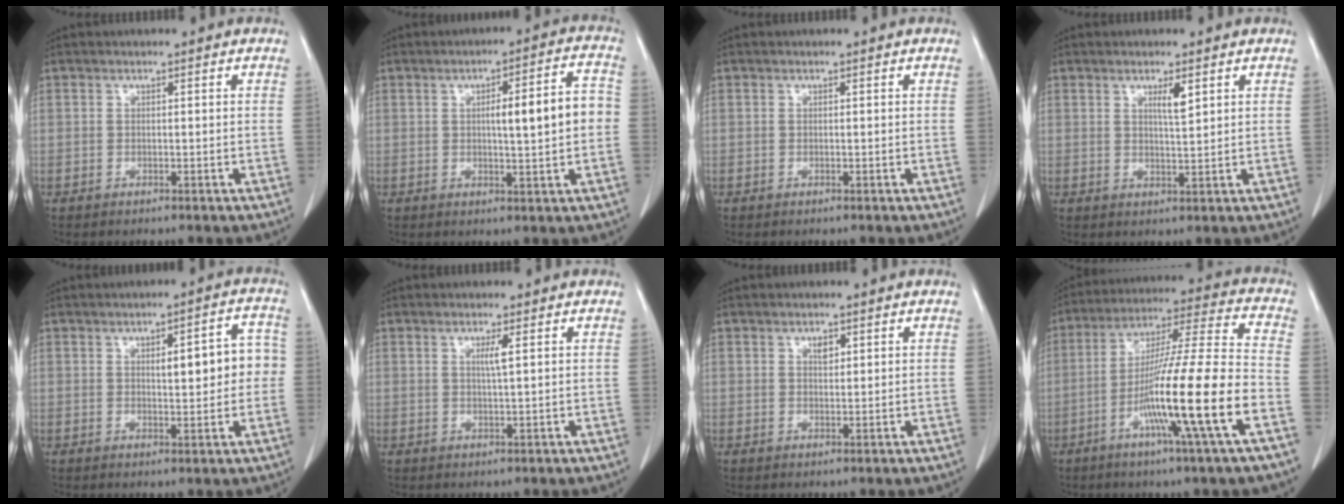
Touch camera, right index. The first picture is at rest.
{"total": 8.6, "force": [0.1, 1.0, 8.5], "torque": [-0.118, 0.021, 0.002]}
{"total": 0.0}
{"total": 2.7, "force": [1.4, 0.2, 2.4], "torque": [-0.044, -0.003, 0.024]}
{"total": 7.1, "force": [0.6, 2.2, 6.7], "torque": [-0.087, 0.024, 0.011]}
{"total": 1.8, "force": [0.6, -0.3, 1.7], "torque": [-0.033, -0.003, 0.012]}
{"total": 1.4, "force": [0.7, 0.7, 0.9], "torque": [-0.015, -0.001, 0.011]}
{"total": 17.5, "force": [-6.3, -1.4, 16.2], "torque": [-0.291, -0.014, -0.116]}